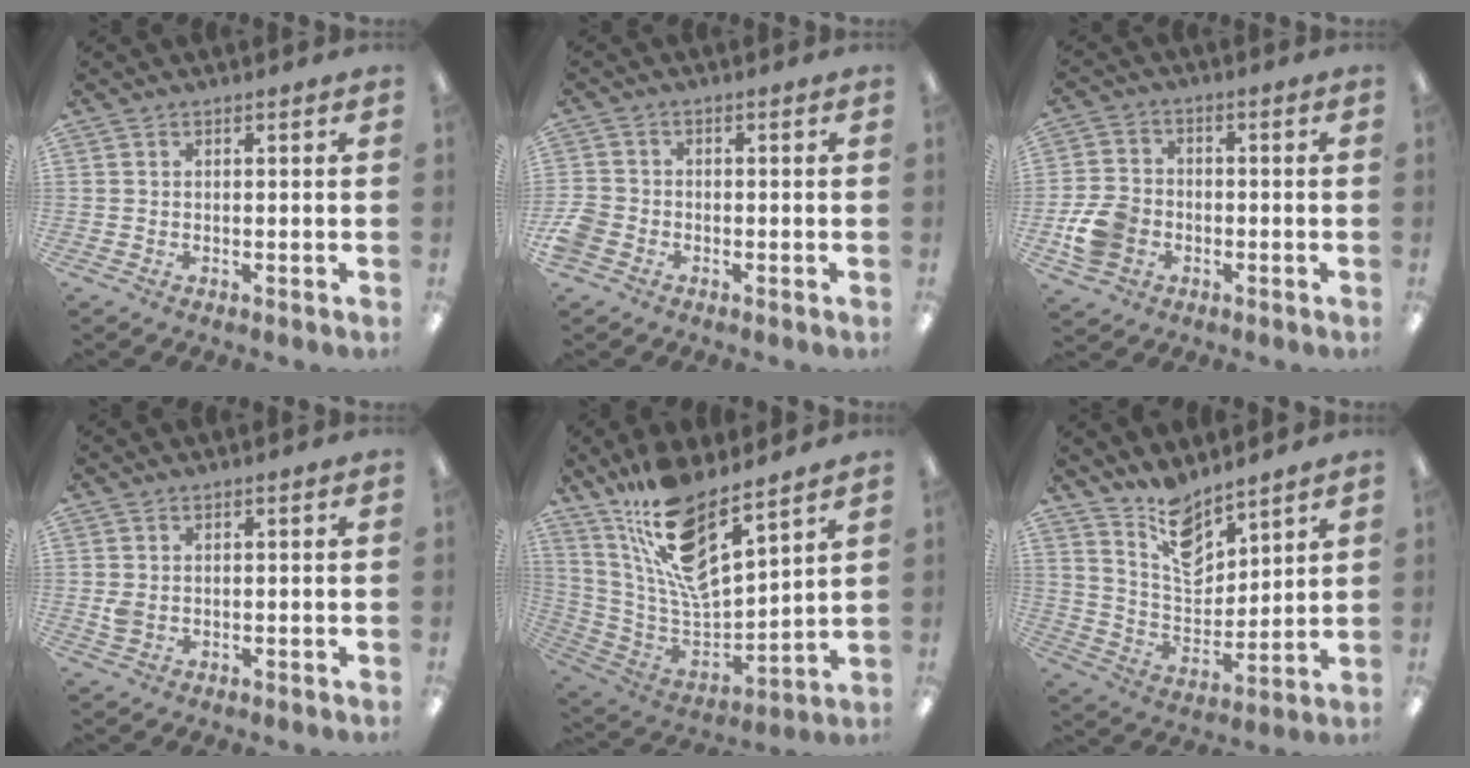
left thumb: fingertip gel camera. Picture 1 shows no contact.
{"total": 3.9, "force": [-2.1, 2.9, 1.5], "torque": [-0.034, 0.007, -0.041]}
{"total": 9.1, "force": [-2.8, 7.3, 4.7], "torque": [-0.100, 0.018, -0.052]}
{"total": 2.4, "force": [0.1, 1.6, 1.7], "torque": [-0.040, 0.000, 0.001]}
{"total": 16.6, "force": [12.0, 4.6, 10.4], "torque": [-0.210, -0.091, 0.210]}
{"total": 11.2, "force": [8.8, 5.1, 4.6], "torque": [-0.080, -0.060, 0.164]}